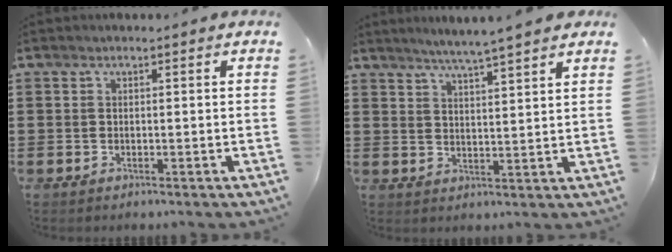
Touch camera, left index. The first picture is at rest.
{"total": 4.1, "force": [3.7, -0.9, 1.4], "torque": [-0.041, -0.017, 0.064]}